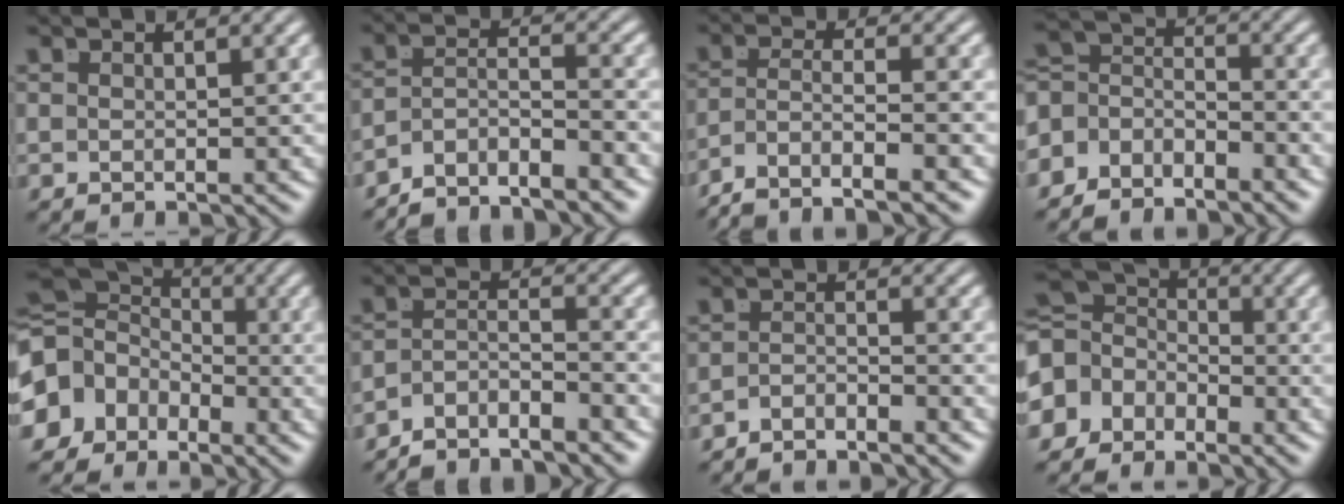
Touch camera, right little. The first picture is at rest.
{"total": 5.8, "force": [-4.2, 3.4, 2.2], "torque": [-0.042, -0.018, -0.077]}
{"total": 7.2, "force": [-5.1, 3.8, 3.5], "torque": [-0.080, -0.033, -0.077]}
{"total": 6.8, "force": [-0.9, 5.8, 3.5], "torque": [-0.068, -0.015, -0.027]}
{"total": 10.7, "force": [-0.9, 9.3, 5.1], "torque": [-0.129, -0.028, -0.018]}
{"total": 5.3, "force": [-3.9, 3.0, 2.1], "torque": [-0.035, -0.015, -0.073]}
{"total": 2.9, "force": [-2.9, -0.1, 0.5], "torque": [0.000, -0.011, -0.048]}
{"total": 9.7, "force": [0.3, 8.3, 4.9], "torque": [-0.116, -0.017, -0.001]}